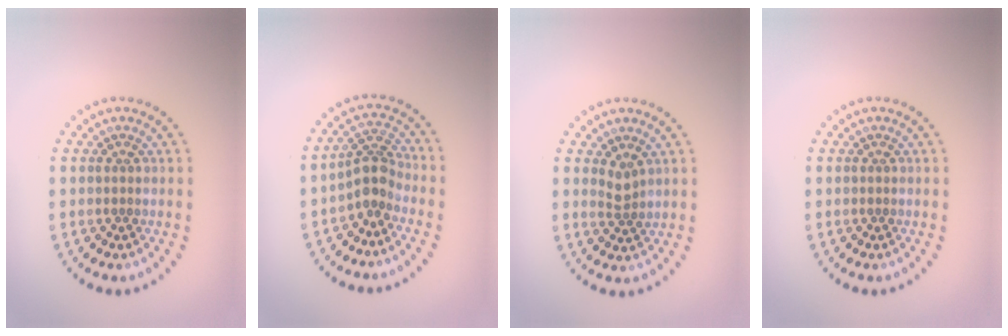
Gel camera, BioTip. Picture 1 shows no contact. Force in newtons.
{"total": 2.6, "press": 2.0, "slide": 1.8}
{"total": 1.3, "press": 1.1, "slide": 0.8}
{"total": 0.0}